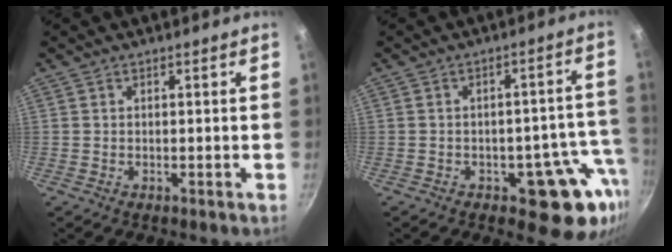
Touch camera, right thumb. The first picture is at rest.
{"total": 11.6, "force": [-4.8, 6.5, 8.3], "torque": [-0.033, 0.039, -0.053]}